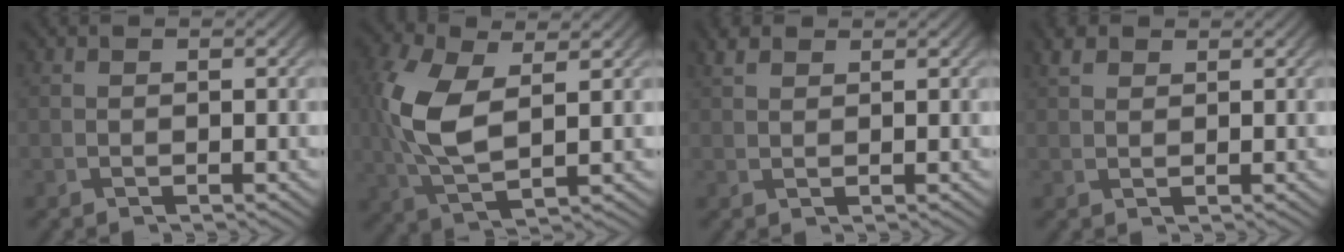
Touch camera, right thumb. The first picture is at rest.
{"total": 10.7, "force": [1.9, 5.6, 9.0], "torque": [-0.241, 0.000, 0.036]}
{"total": 1.8, "force": [1.3, 0.7, 0.9], "torque": [-0.025, 0.009, 0.029]}
{"total": 1.9, "force": [1.3, 1.0, 0.9], "torque": [-0.023, 0.008, 0.028]}